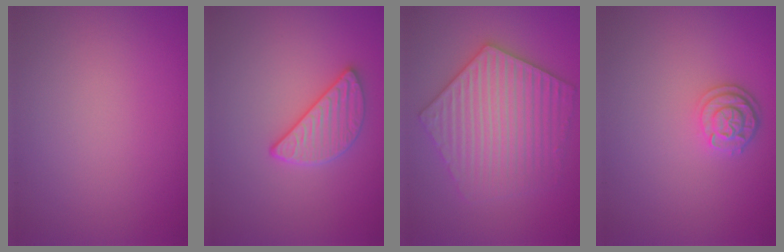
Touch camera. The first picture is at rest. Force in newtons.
{"total": 2.9, "press": 2.6, "slide": 1.3}
{"total": 6.1, "press": 6.1, "slide": 0.9}
{"total": 2.4, "press": 2.1, "slide": 1.3}